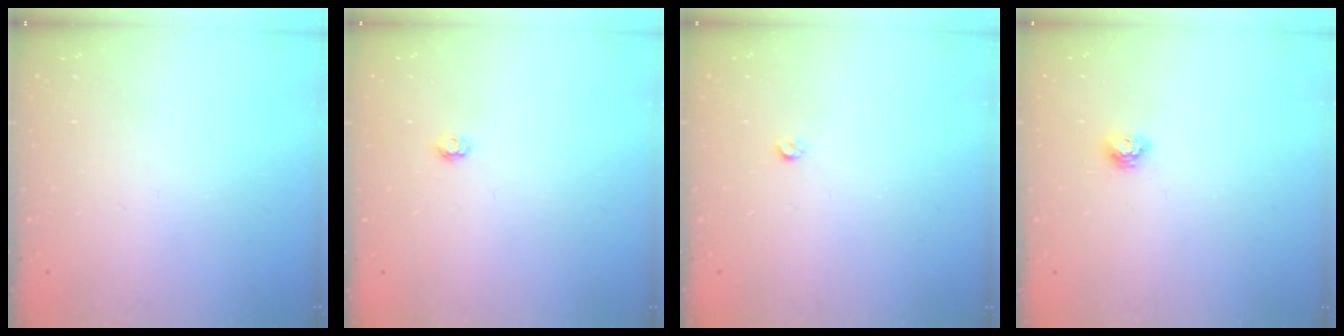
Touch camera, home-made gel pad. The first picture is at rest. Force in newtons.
{"total": 2.9, "press": 2.9, "slide": 0.4}
{"total": 2.8, "press": 2.8, "slide": 0.5}
{"total": 5.6, "press": 5.5, "slide": 0.7}